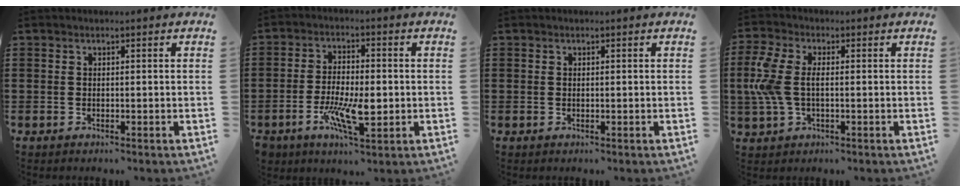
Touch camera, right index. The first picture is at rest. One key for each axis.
{"total": 7.9, "fx": -2.4, "fy": 3.1, "fz": 6.8, "tx": -0.137, "ty": -0.004, "tz": -0.043}
{"total": 0.0}
{"total": 6.6, "fx": 0.0, "fy": 3.7, "fz": 5.5, "tx": -0.155, "ty": -0.007, "tz": -0.015}